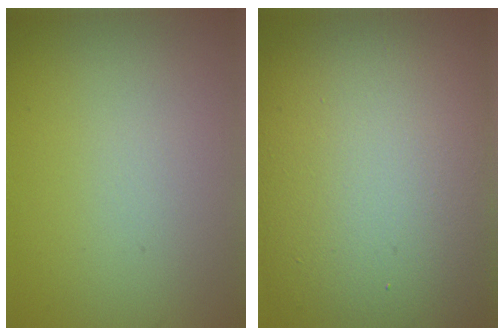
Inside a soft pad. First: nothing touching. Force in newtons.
{"total": 16.1, "press": 16.1, "slide": 0.8}